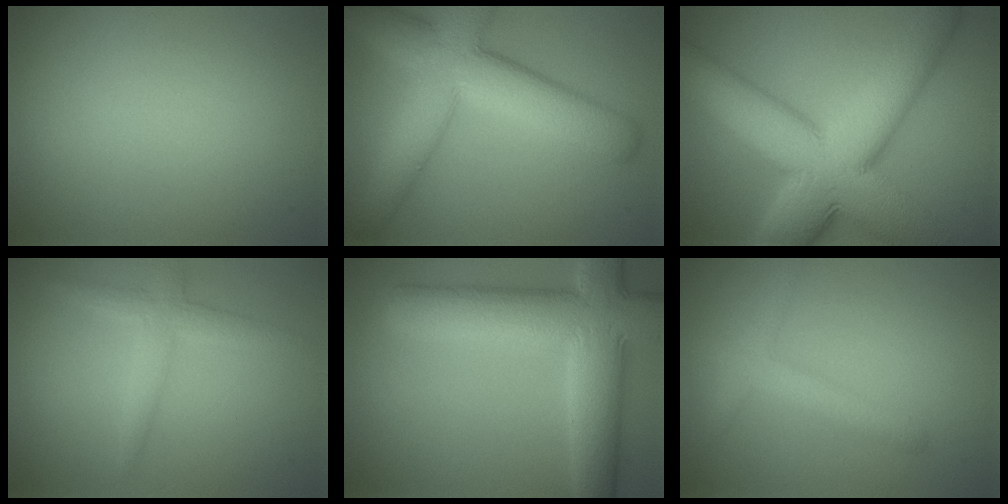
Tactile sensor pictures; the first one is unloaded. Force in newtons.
{"total": 9.2, "press": 9.1, "slide": 0.7}
{"total": 13.8, "press": 13.8, "slide": 0.2}
{"total": 2.4, "press": 2.4, "slide": 0.1}
{"total": 10.1, "press": 10.1, "slide": 1.0}
{"total": 2.0, "press": 2.0, "slide": 0.1}